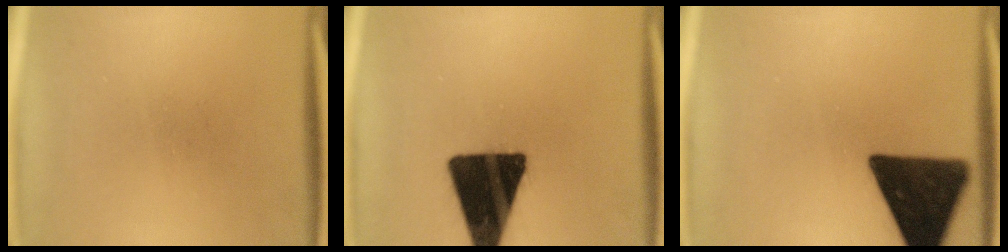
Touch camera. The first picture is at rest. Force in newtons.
{"total": 19.4}
{"total": 16.7}